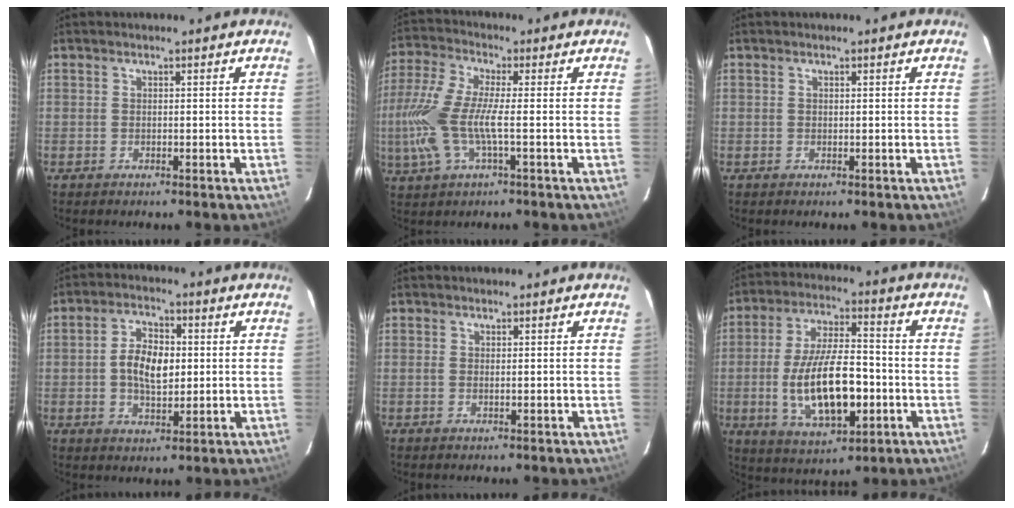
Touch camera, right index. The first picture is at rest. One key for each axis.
{"total": 12.9, "fx": -2.1, "fy": 3.5, "fz": 12.2, "tx": -0.269, "ty": -0.005, "tz": -0.042}
{"total": 0.0}
{"total": 7.9, "fx": 0.1, "fy": 4.4, "fz": 6.5, "tx": -0.125, "ty": 0.011, "tz": 0.003}
{"total": 0.6, "fx": 0.1, "fy": 0.1, "fz": 0.6, "tx": -0.014, "ty": 0.000, "tz": 0.000}
{"total": 16.7, "fx": -3.6, "fy": 6.7, "fz": 14.9, "tx": -0.289, "ty": -0.007, "tz": -0.049}